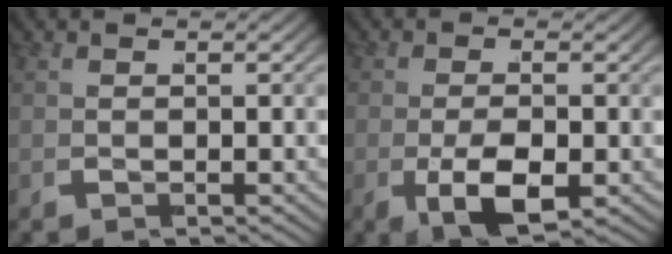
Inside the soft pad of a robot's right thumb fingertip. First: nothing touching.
{"total": 4.7, "force": [-2.0, 2.5, 3.4], "torque": [-0.077, -0.033, -0.026]}